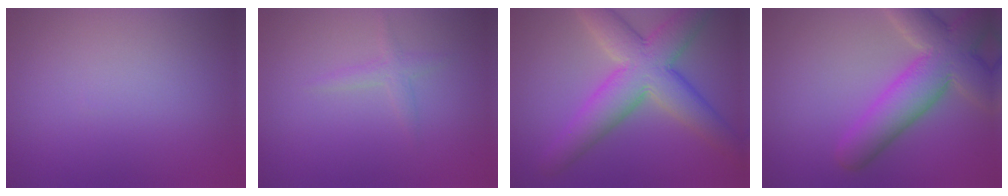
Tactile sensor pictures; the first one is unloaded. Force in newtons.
{"total": 1.2, "press": 1.2, "slide": 0.0}
{"total": 8.9, "press": 8.9, "slide": 0.3}
{"total": 8.1, "press": 8.1, "slide": 0.6}